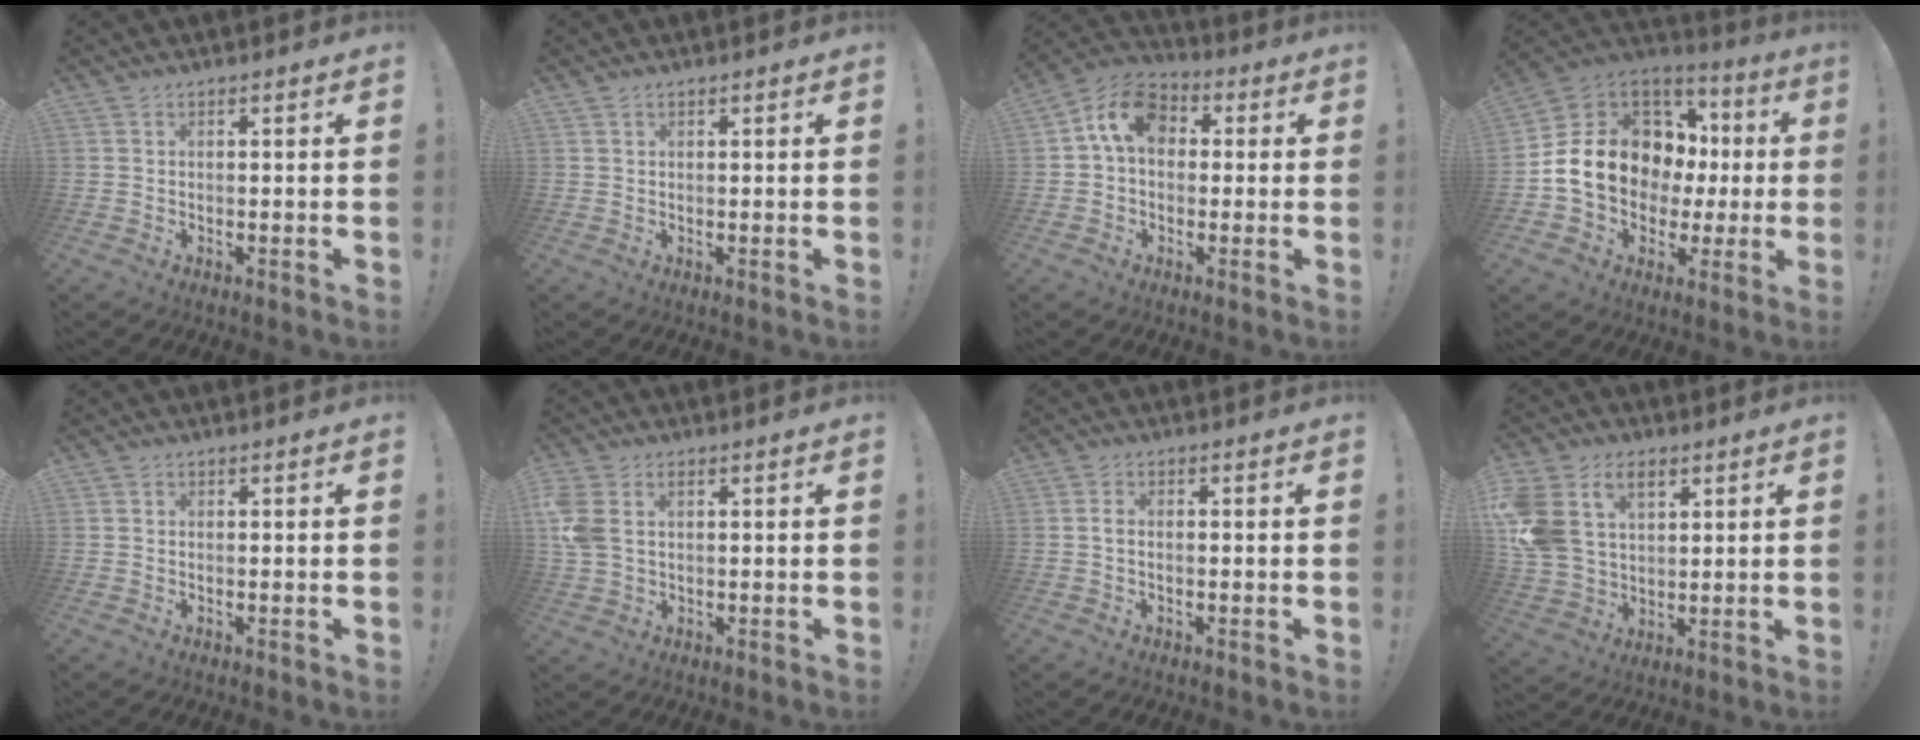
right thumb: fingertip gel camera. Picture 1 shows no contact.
{"total": 0.5, "force": [0.5, 0.1, 0.2], "torque": [0.004, -0.004, 0.008]}
{"total": 11.6, "force": [2.4, 8.4, 7.7], "torque": [-0.121, 0.018, 0.052]}
{"total": 18.8, "force": [2.1, 14.6, 11.6], "torque": [-0.198, 0.002, 0.071]}
{"total": 0.6, "force": [-0.1, 0.6, 0.1], "torque": [-0.008, 0.006, -0.001]}
{"total": 5.7, "force": [1.5, 4.0, 3.7], "torque": [-0.094, -0.004, 0.026]}
{"total": 1.4, "force": [-0.1, 0.7, 1.2], "torque": [-0.022, 0.005, -0.002]}
{"total": 14.5, "force": [6.2, 10.4, 8.1], "torque": [-0.159, -0.025, 0.122]}